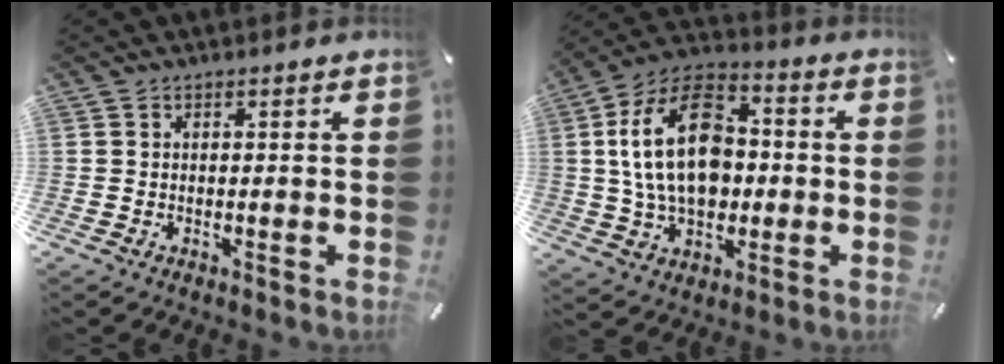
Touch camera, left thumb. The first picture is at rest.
{"total": 19.3, "force": [0.4, 13.2, 14.0], "torque": [-0.278, 0.010, 0.002]}